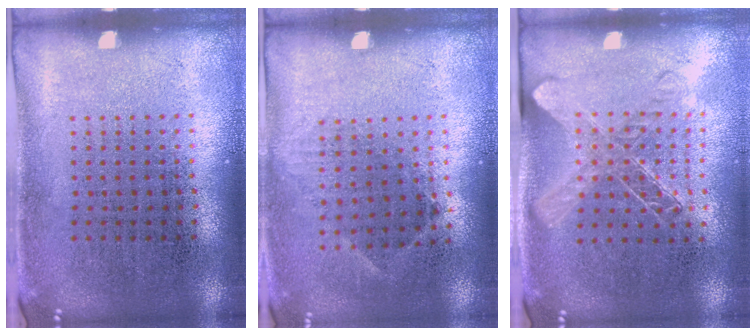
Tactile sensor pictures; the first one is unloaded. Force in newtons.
{"total": 0.9, "press": 0.6, "slide": 0.6}
{"total": 1.3, "press": 1.2, "slide": 0.7}